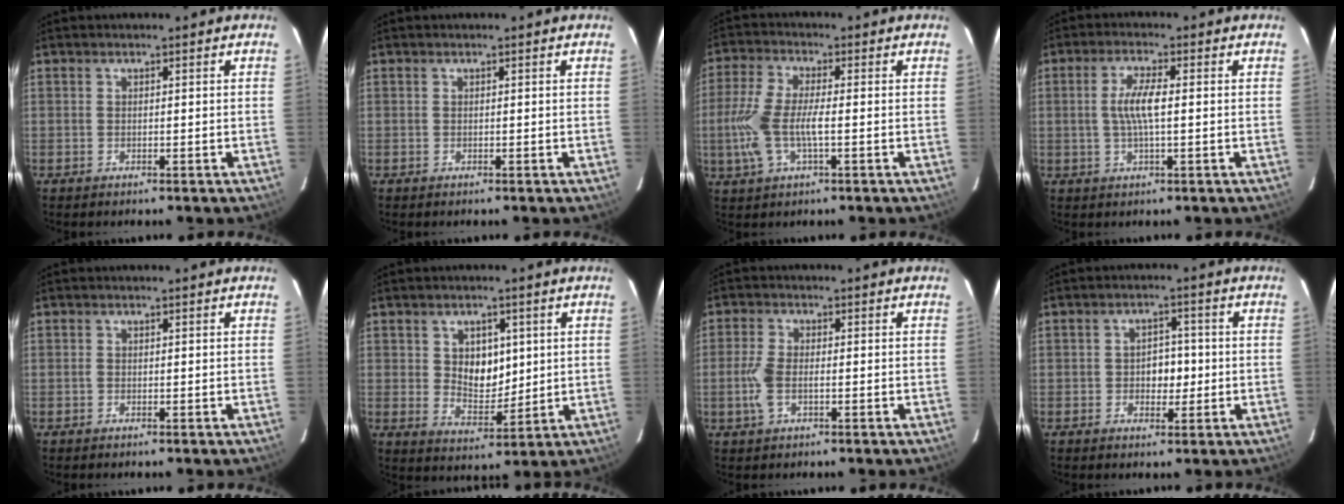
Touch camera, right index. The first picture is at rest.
{"total": 0.0}
{"total": 9.7, "force": [-1.6, 3.2, 9.1], "torque": [-0.204, -0.001, -0.034]}
{"total": 5.3, "force": [0.1, 0.9, 5.2], "torque": [-0.098, 0.002, 0.004]}
{"total": 0.0}
{"total": 7.2, "force": [1.9, 5.3, 4.5], "torque": [-0.070, 0.000, 0.042]}
{"total": 4.7, "force": [-1.2, 2.3, 4.0], "torque": [-0.093, -0.001, -0.023]}
{"total": 4.0, "force": [-0.6, 3.0, 2.6], "torque": [-0.041, 0.010, -0.007]}